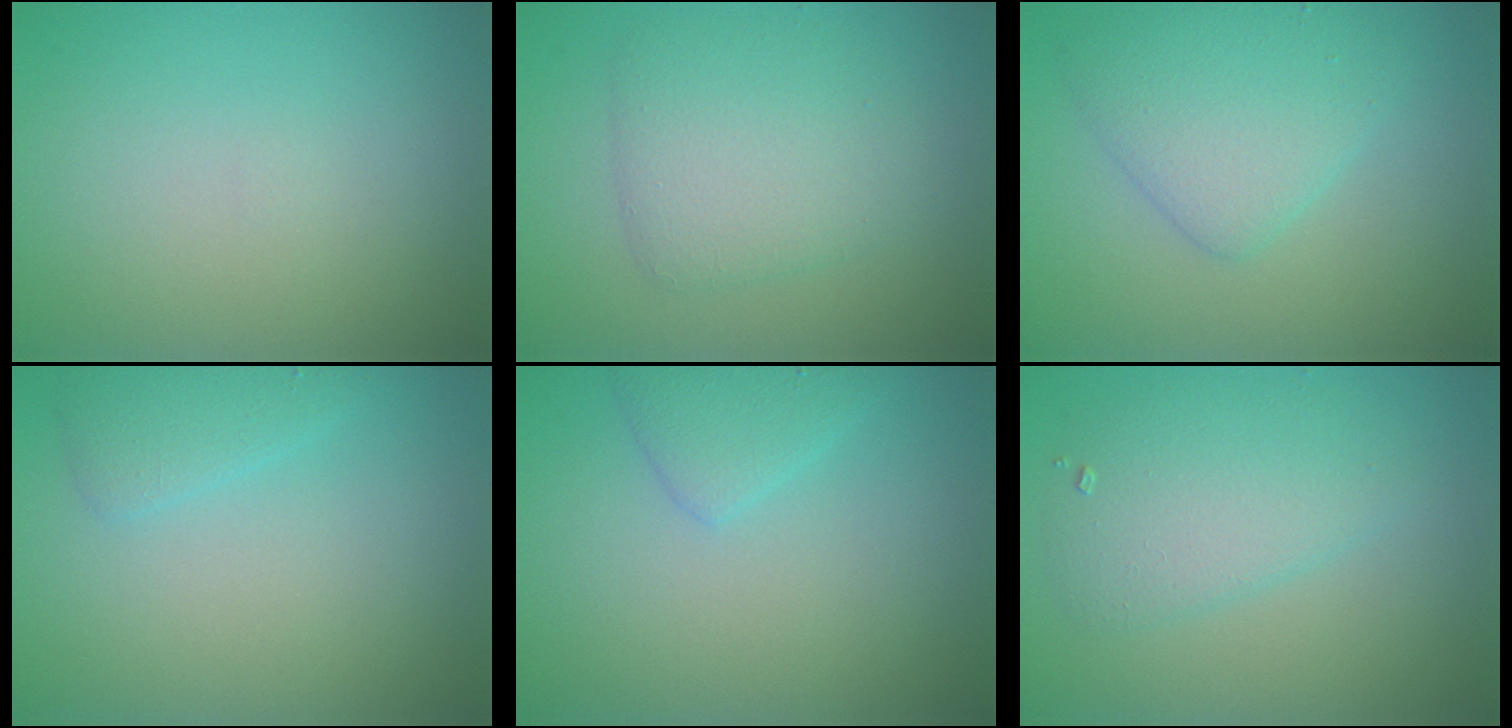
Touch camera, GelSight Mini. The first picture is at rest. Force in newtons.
{"total": 4.2, "press": 4.2, "slide": 0.1}
{"total": 4.1, "press": 4.1, "slide": 0.2}
{"total": 1.9, "press": 1.9, "slide": 0.1}
{"total": 2.2, "press": 2.2, "slide": 0.1}
{"total": 3.8, "press": 3.8, "slide": 0.1}